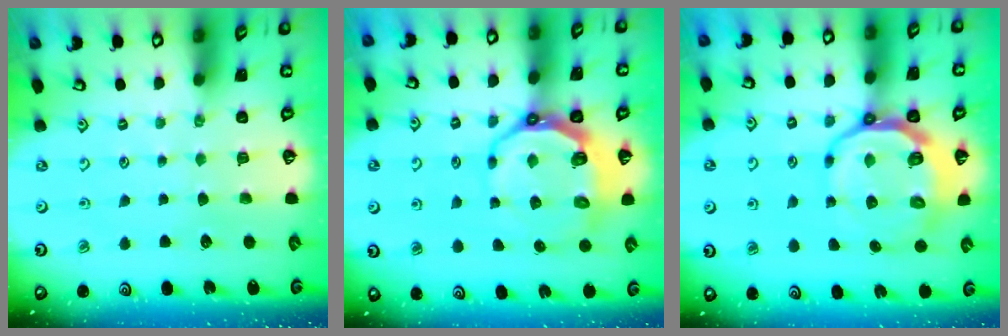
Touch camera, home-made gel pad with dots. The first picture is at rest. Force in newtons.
{"total": 10.0, "press": 9.1, "slide": 4.2}
{"total": 11.9, "press": 11.4, "slide": 3.3}